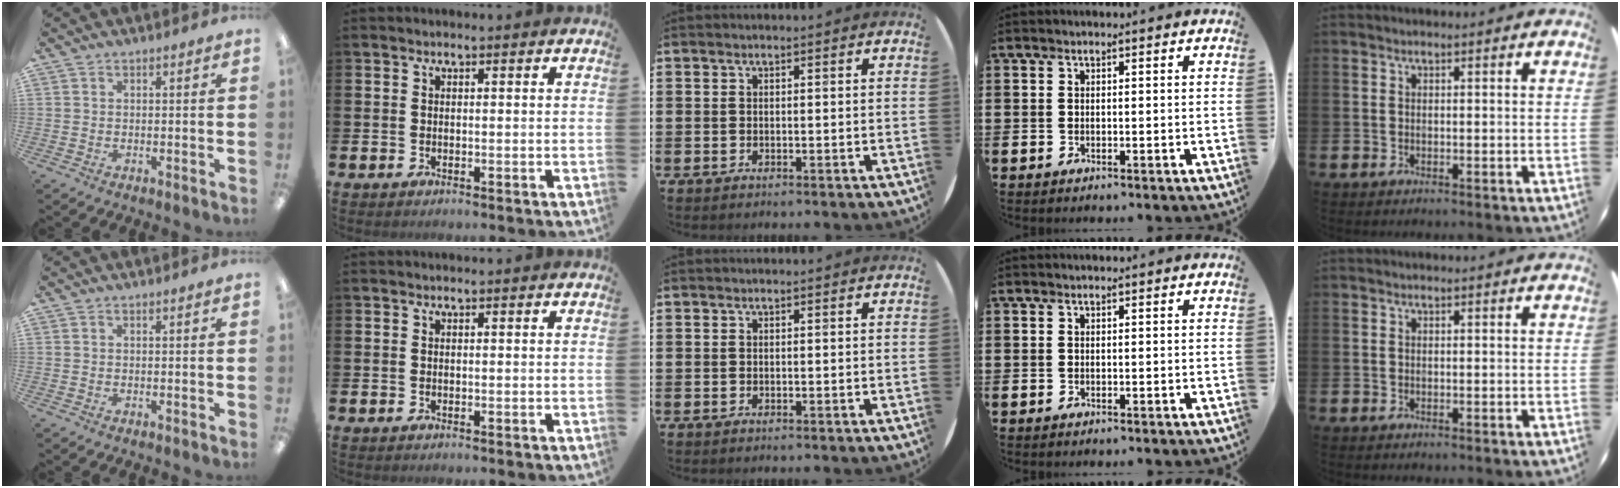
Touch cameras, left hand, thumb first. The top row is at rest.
{}